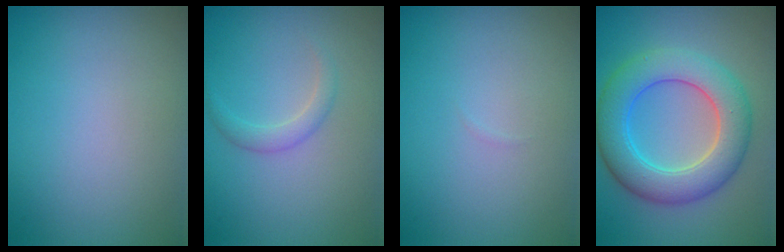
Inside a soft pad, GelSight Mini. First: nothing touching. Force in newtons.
{"total": 1.4, "press": 1.4, "slide": 0.1}
{"total": 0.0}
{"total": 6.9, "press": 6.9, "slide": 0.1}